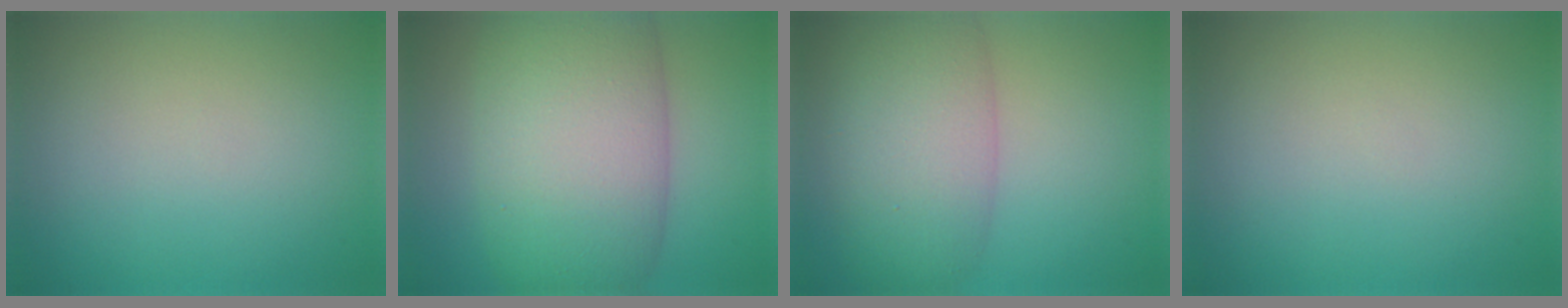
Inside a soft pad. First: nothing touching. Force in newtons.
{"total": 13.6, "press": 13.5, "slide": 0.6}
{"total": 7.6, "press": 7.6, "slide": 0.6}
{"total": 0.0}